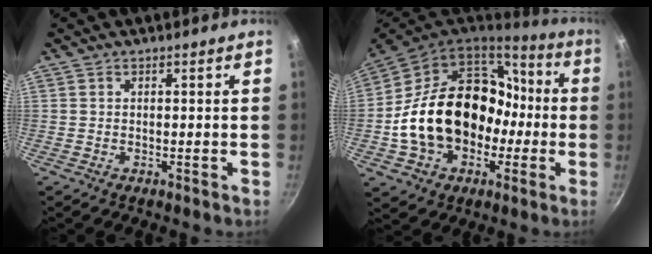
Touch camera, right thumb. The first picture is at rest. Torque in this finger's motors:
{"motor_torque": [-0.49, 2.14, 1.77, -0.99, 0.77]}